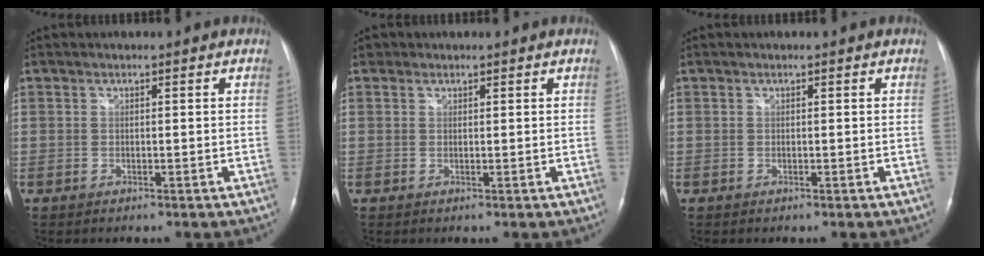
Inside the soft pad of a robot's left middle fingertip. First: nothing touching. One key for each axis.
{"total": 1.0, "fx": 0.6, "fy": 0.8, "fz": 0.0, "tx": 0.005, "ty": 0.004, "tz": 0.006}
{"total": 0.0}